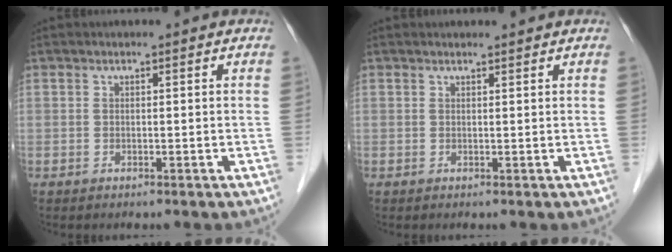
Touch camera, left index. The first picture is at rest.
{"total": 1.1, "force": [1.1, 0.2, 0.2], "torque": [-0.009, 0.006, 0.016]}